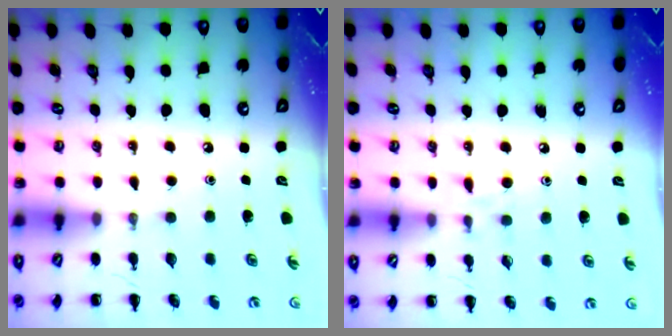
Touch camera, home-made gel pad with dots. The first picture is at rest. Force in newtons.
{"total": 6.7, "press": 6.4, "slide": 1.9}